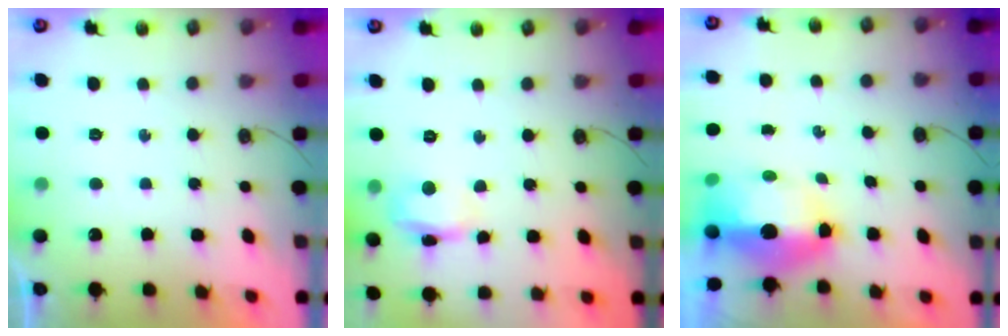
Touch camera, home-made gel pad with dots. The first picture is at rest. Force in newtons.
{"total": 8.7, "press": 8.6, "slide": 0.5}
{"total": 12.8, "press": 9.6, "slide": 8.5}